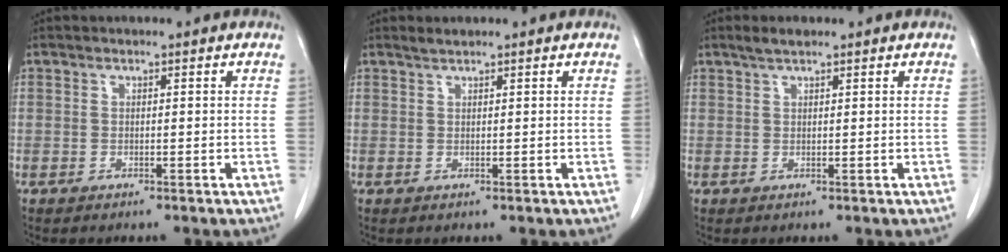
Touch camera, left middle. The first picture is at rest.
{"total": 1.0, "force": [0.9, 0.0, 0.3], "torque": [-0.010, 0.003, 0.021]}
{"total": 2.0, "force": [1.6, 0.4, 1.2], "torque": [-0.027, 0.009, 0.031]}